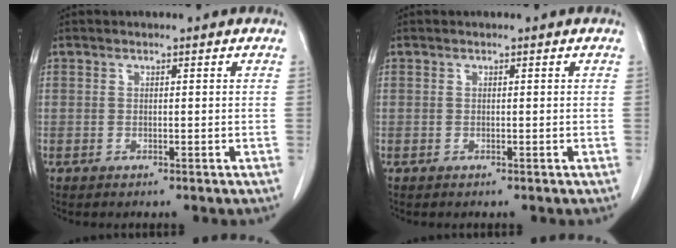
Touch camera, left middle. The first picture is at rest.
{"total": 0.0}